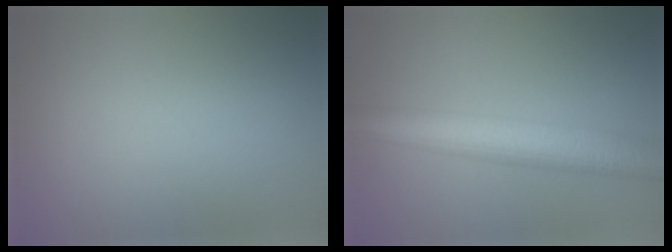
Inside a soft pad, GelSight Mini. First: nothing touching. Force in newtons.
{"total": 7.6, "press": 7.6, "slide": 0.2}